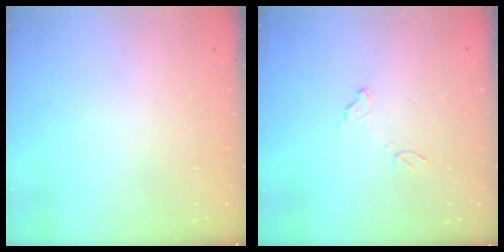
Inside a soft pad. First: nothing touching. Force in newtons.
{"total": 8.0, "press": 8.0, "slide": 0.4}